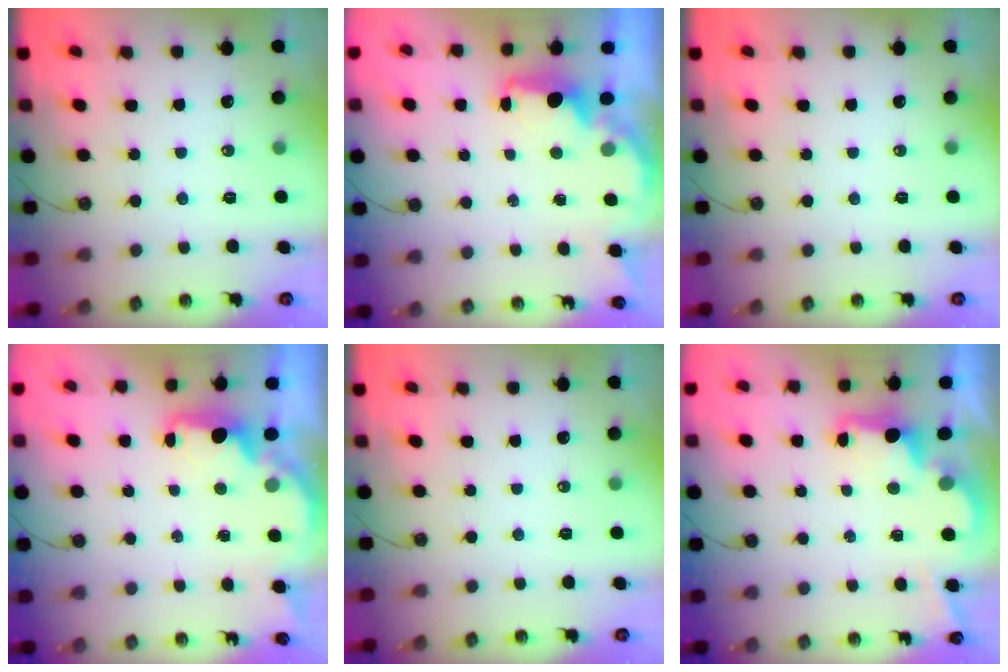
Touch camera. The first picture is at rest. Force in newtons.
{"total": 2.6, "press": 2.5, "slide": 0.6}
{"total": 0.0}
{"total": 2.2, "press": 2.1, "slide": 0.8}
{"total": 0.0}
{"total": 2.5, "press": 2.3, "slide": 0.8}